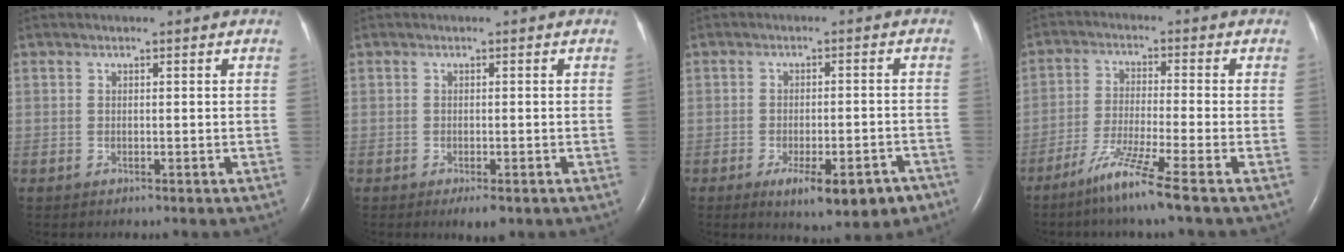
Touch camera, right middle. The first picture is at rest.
{"total": 2.5, "force": [-1.6, 0.7, 1.9], "torque": [-0.024, -0.003, -0.021]}
{"total": 9.4, "force": [-5.9, 2.9, 6.8], "torque": [-0.086, -0.005, -0.077]}
{"total": 7.6, "force": [-5.1, -1.5, 5.4], "torque": [-0.108, -0.029, -0.105]}